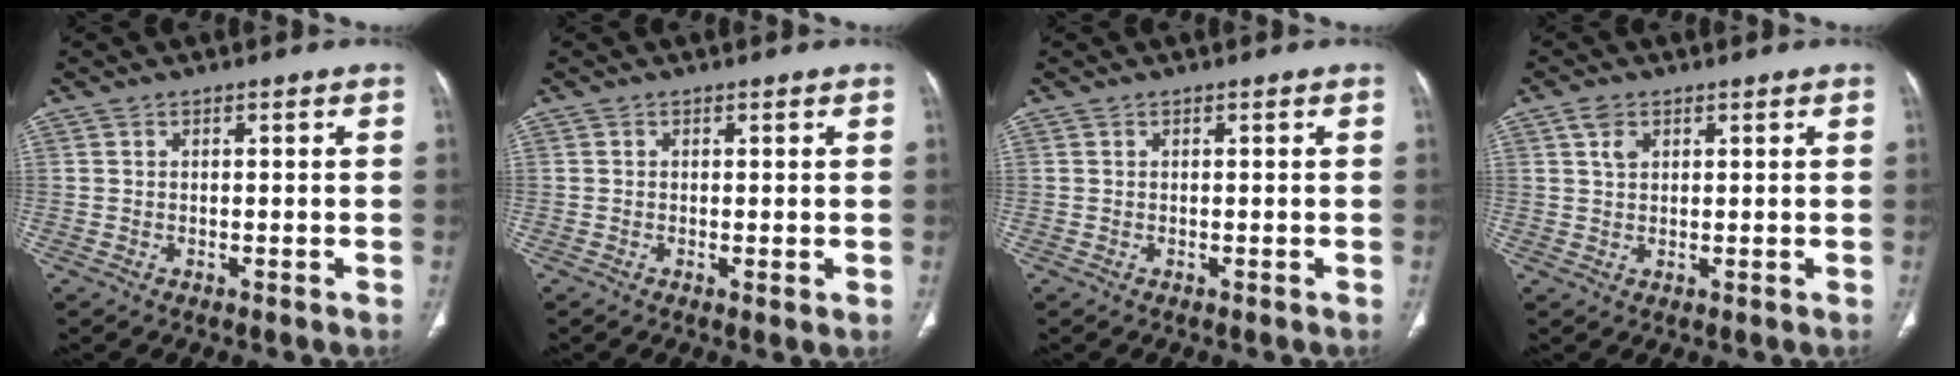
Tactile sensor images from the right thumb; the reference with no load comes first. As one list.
[{"total": 0.9, "force": [-0.1, 0.2, 0.9], "torque": [-0.019, -0.005, -0.002]}, {"total": 0.0}, {"total": 2.8, "force": [1.3, 1.9, 1.7], "torque": [-0.025, -0.001, 0.027]}]